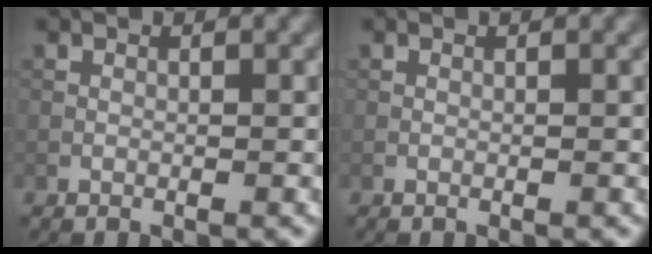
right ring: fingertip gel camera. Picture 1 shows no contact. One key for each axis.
{"total": 0.0}